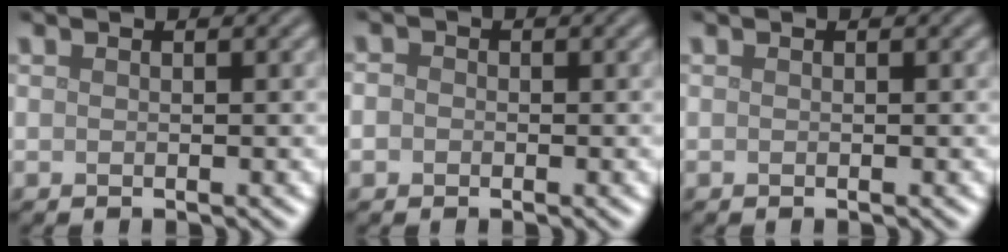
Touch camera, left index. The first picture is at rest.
{"total": 1.4, "force": [-0.1, 1.3, 0.5], "torque": [-0.003, 0.000, -0.015]}
{"total": 0.0}